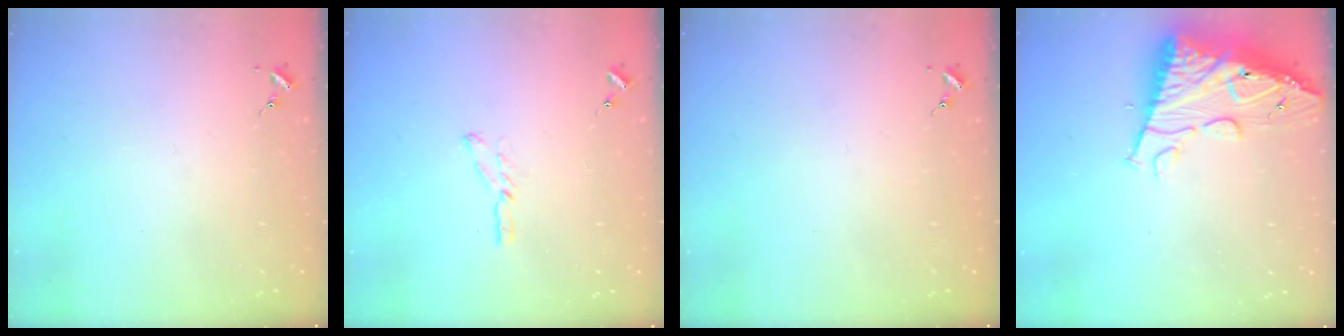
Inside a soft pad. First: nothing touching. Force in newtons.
{"total": 4.0, "press": 4.0, "slide": 0.5}
{"total": 0.0}
{"total": 17.8, "press": 17.7, "slide": 1.6}